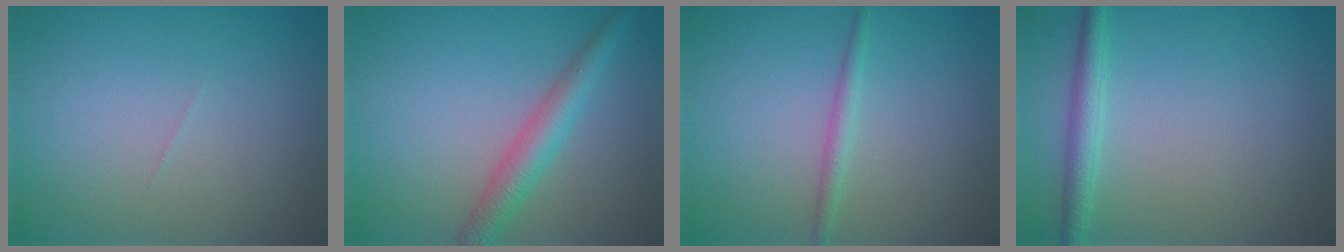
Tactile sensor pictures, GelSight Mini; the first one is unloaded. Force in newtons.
{"total": 3.5, "press": 3.5, "slide": 0.1}
{"total": 1.4, "press": 1.4, "slide": 0.1}
{"total": 2.2, "press": 2.2, "slide": 0.1}